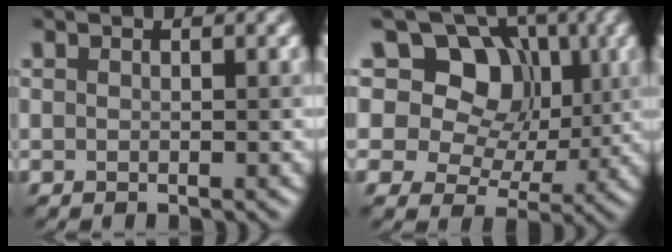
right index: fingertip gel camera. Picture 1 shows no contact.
{"total": 13.2, "force": [6.1, 8.9, 7.7], "torque": [-0.104, 0.035, 0.065]}